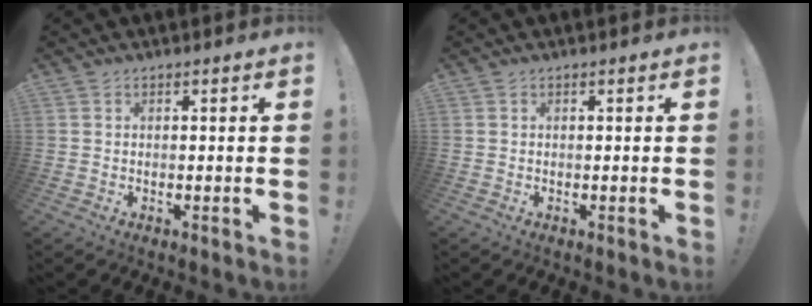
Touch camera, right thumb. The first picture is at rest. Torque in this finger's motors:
{"motor_torque": [0.00, 0.00, 0.10, -0.09, 0.01]}